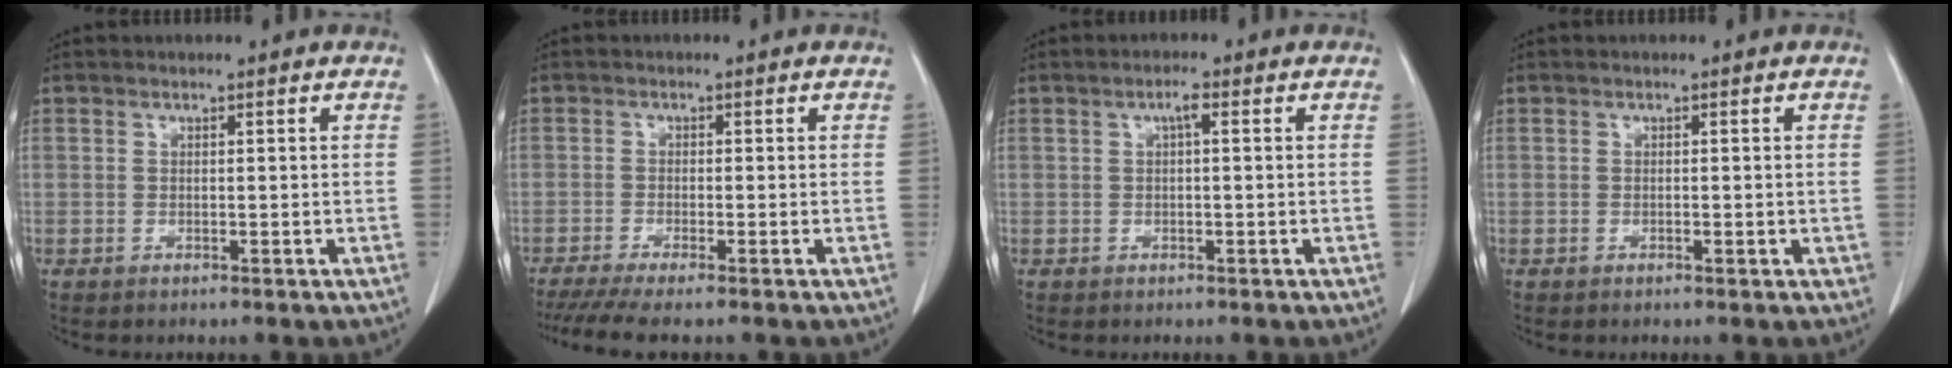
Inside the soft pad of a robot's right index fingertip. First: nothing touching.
{"total": 5.8, "force": [-4.8, -0.3, 3.4], "torque": [-0.047, -0.015, -0.080]}
{"total": 1.6, "force": [0.4, 0.2, 1.5], "torque": [-0.027, 0.004, 0.005]}
{"total": 0.8, "force": [-0.2, 0.4, 0.6], "torque": [-0.012, 0.001, -0.001]}